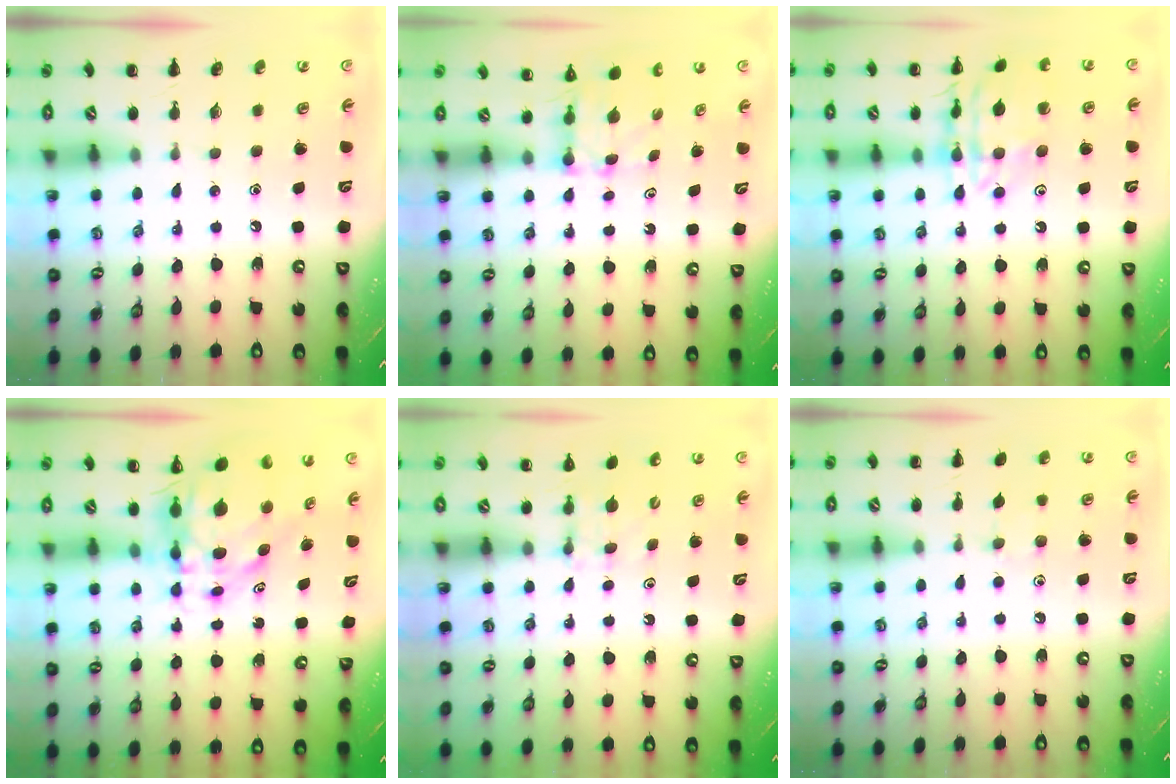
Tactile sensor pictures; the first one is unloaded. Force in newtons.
{"total": 3.0, "press": 2.9, "slide": 1.0}
{"total": 14.8, "press": 14.7, "slide": 1.4}
{"total": 7.6, "press": 7.1, "slide": 2.7}
{"total": 3.7, "press": 3.3, "slide": 1.5}
{"total": 4.2, "press": 4.0, "slide": 1.3}